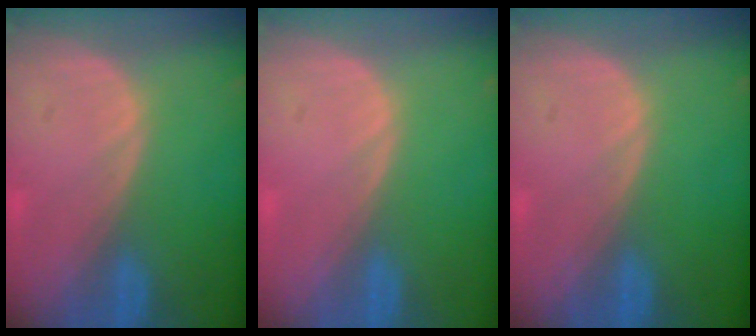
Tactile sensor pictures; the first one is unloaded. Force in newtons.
{"total": 0.6, "press": 0.1, "slide": 0.6}
{"total": 0.0}